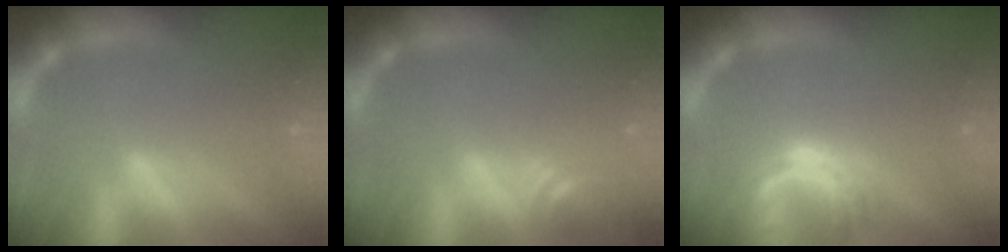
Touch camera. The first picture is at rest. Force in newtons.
{"total": 3.0}
{"total": 3.4}